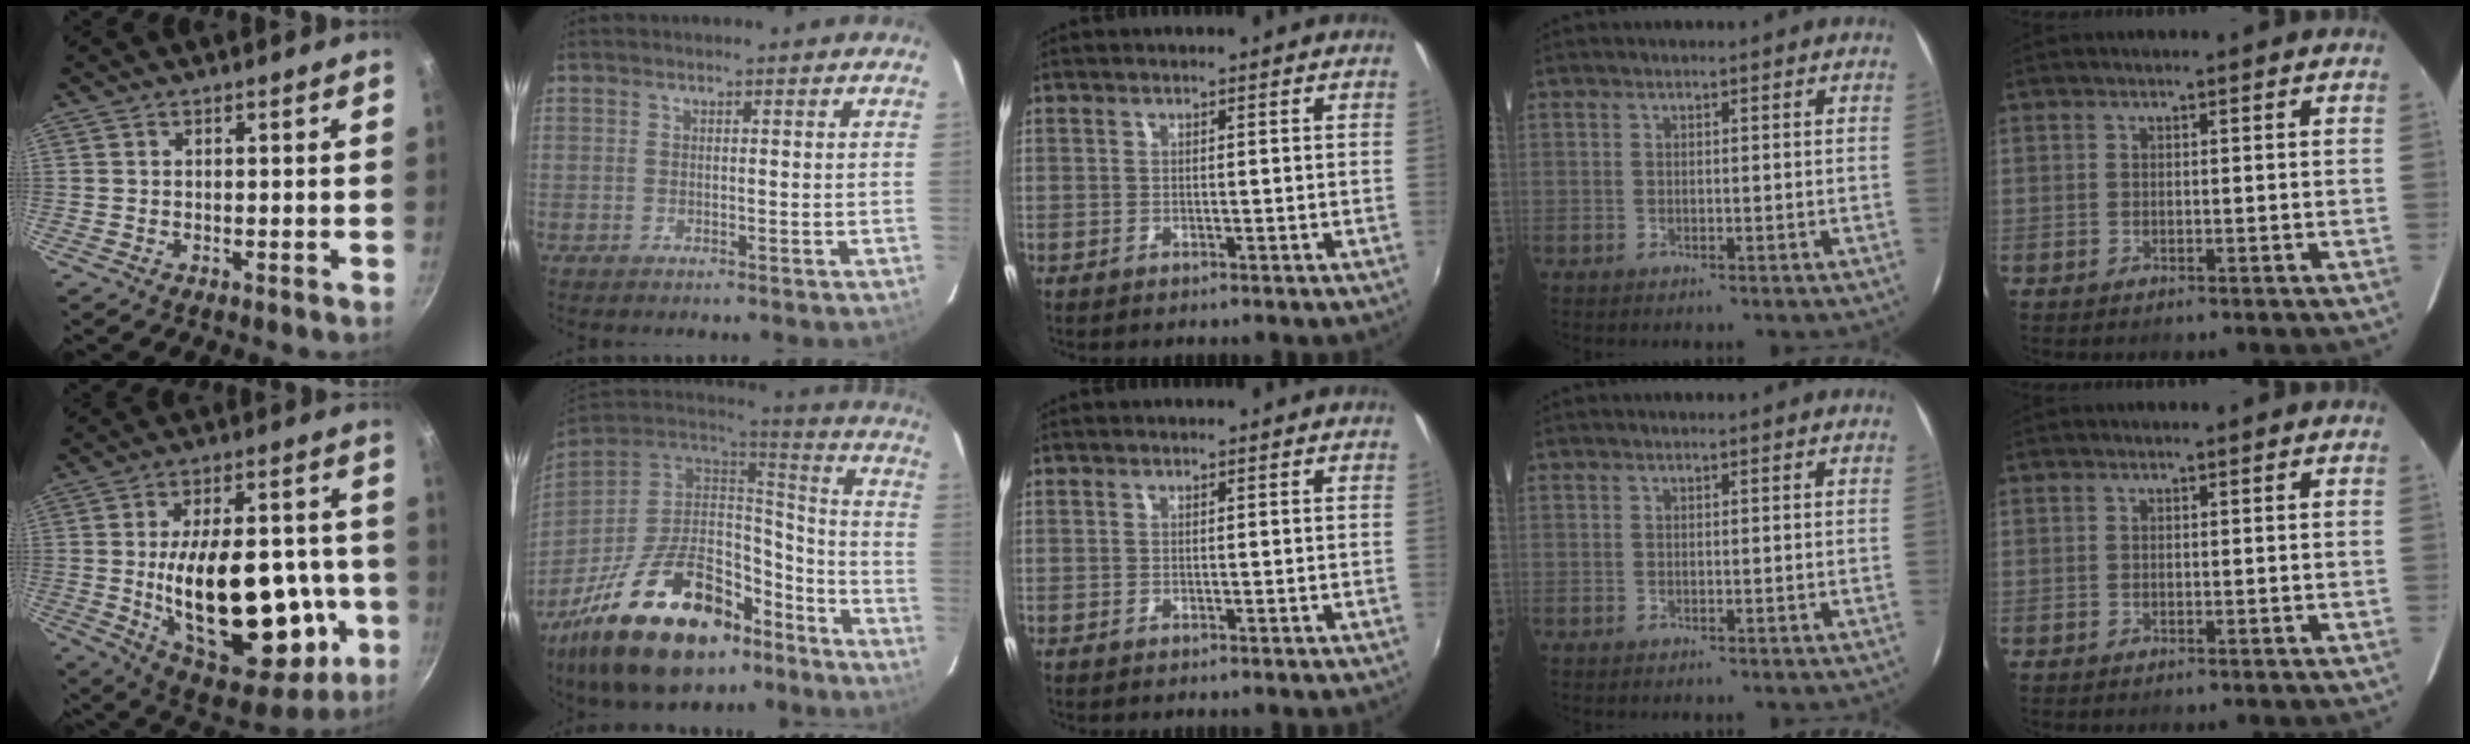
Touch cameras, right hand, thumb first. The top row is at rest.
{"thumb": {"total": 29.6, "force": [-4.2, 15.1, 25.1], "torque": [-0.349, 0.018, -0.039]}, "index": {"total": 30.9, "force": [-19.6, 15.2, 18.4], "torque": [-0.350, 0.002, -0.291]}}